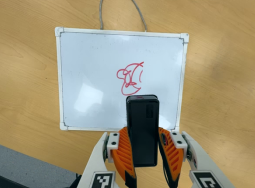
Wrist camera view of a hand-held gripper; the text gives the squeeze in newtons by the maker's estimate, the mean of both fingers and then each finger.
{"total": 7.2, "left": 6.1, "right": 8.3}